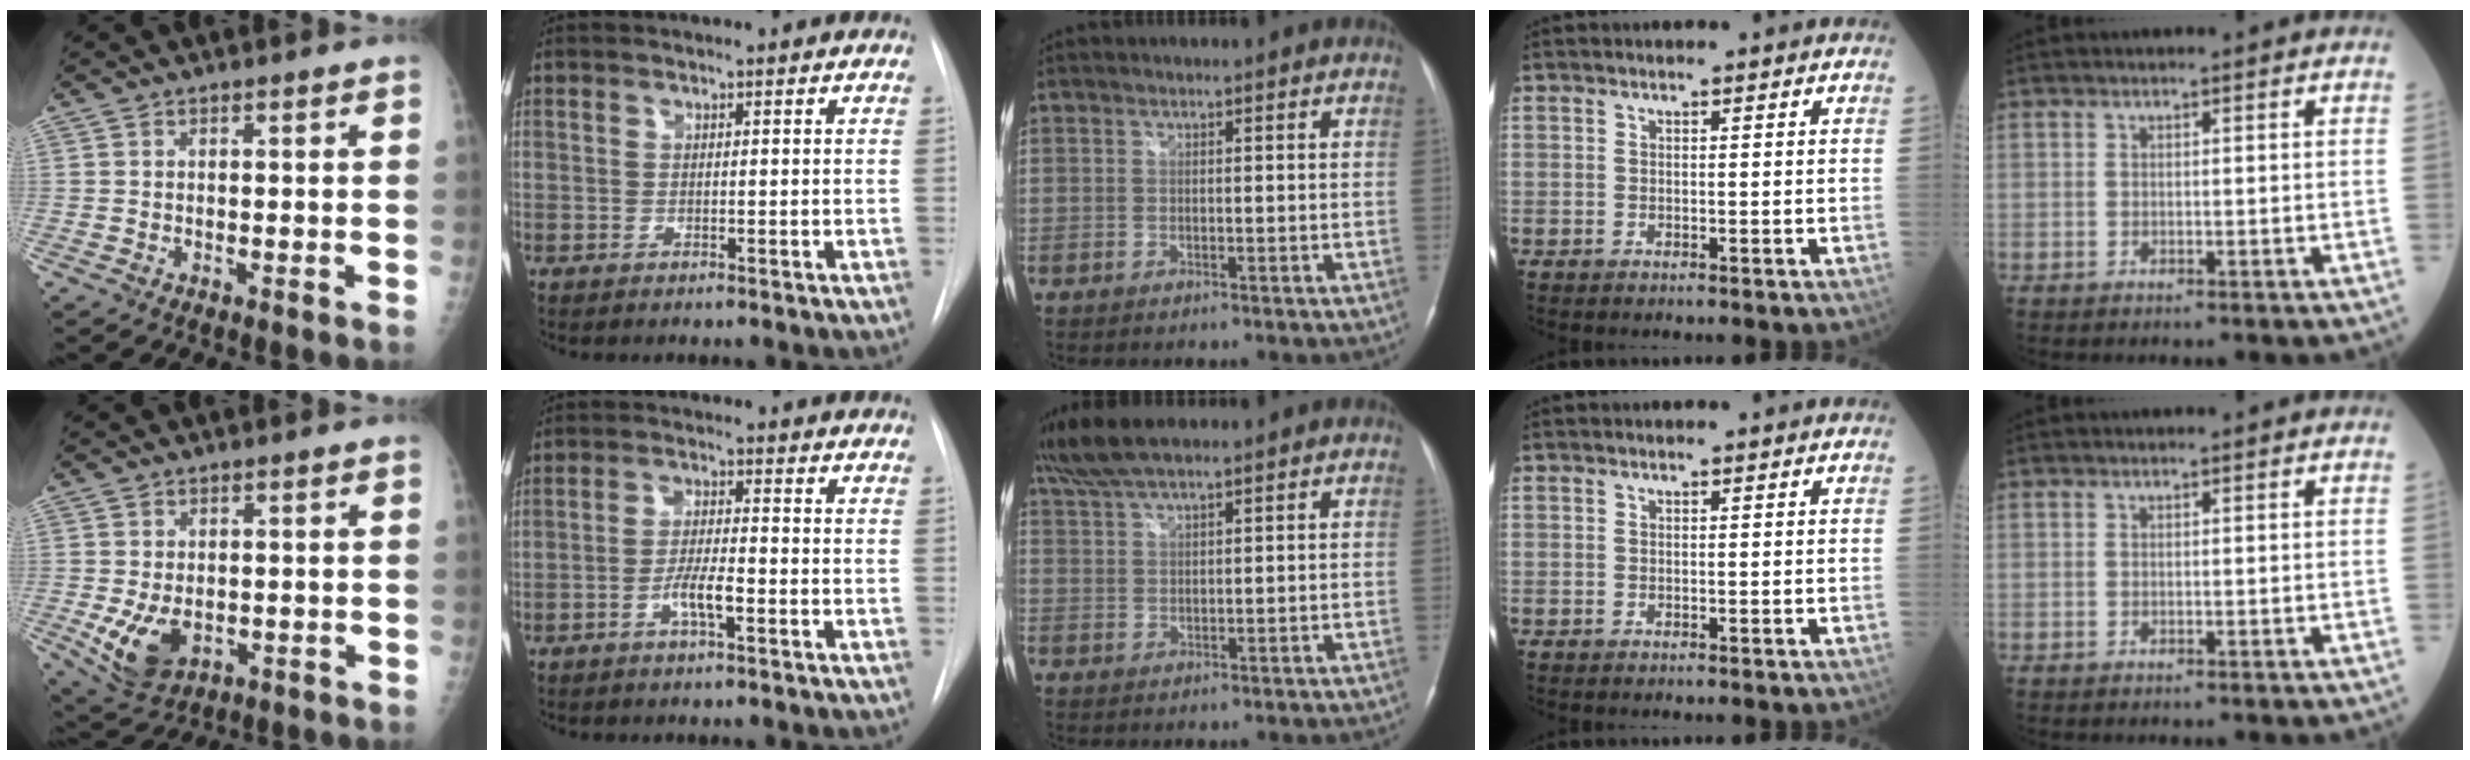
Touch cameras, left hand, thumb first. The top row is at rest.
{"thumb": {"total": 8.1, "force": [-1.6, 5.4, 5.9], "torque": [-0.100, -0.008, -0.012]}, "index": {"total": 4.3, "force": [-2.2, 0.7, 3.7], "torque": [-0.070, -0.001, -0.042]}, "middle": {"total": 6.8, "force": [5.7, 0.9, 3.7], "torque": [-0.082, 0.029, 0.111]}}